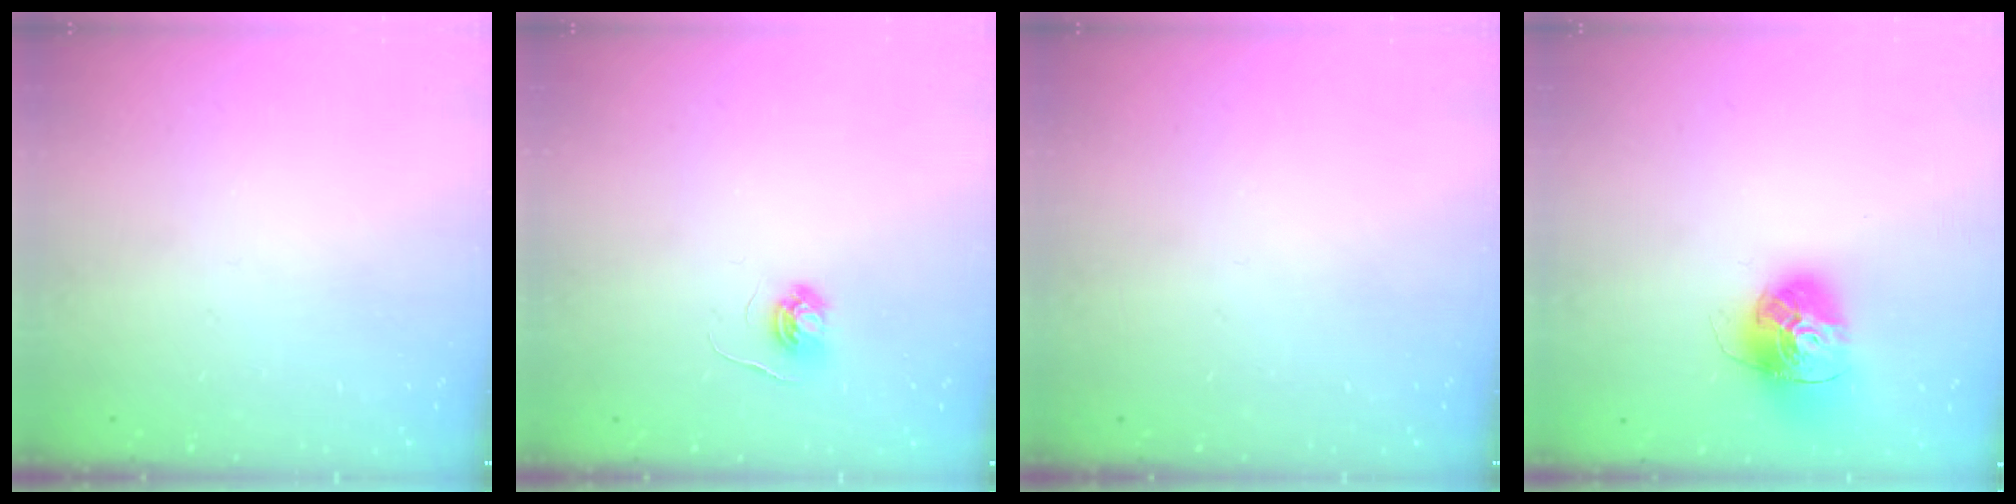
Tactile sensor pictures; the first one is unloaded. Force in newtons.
{"total": 4.0, "press": 4.0, "slide": 0.5}
{"total": 0.0}
{"total": 15.7, "press": 15.6, "slide": 1.6}